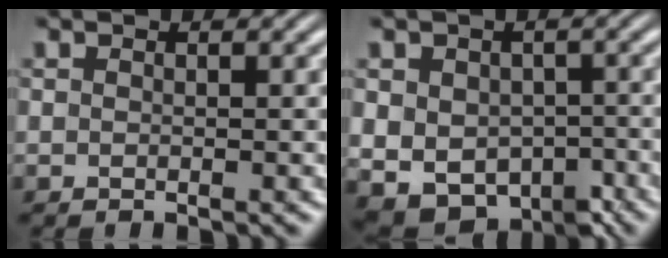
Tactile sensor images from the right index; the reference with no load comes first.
{"total": 11.5, "force": [-5.6, 8.8, 5.0], "torque": [-0.115, -0.064, -0.071]}